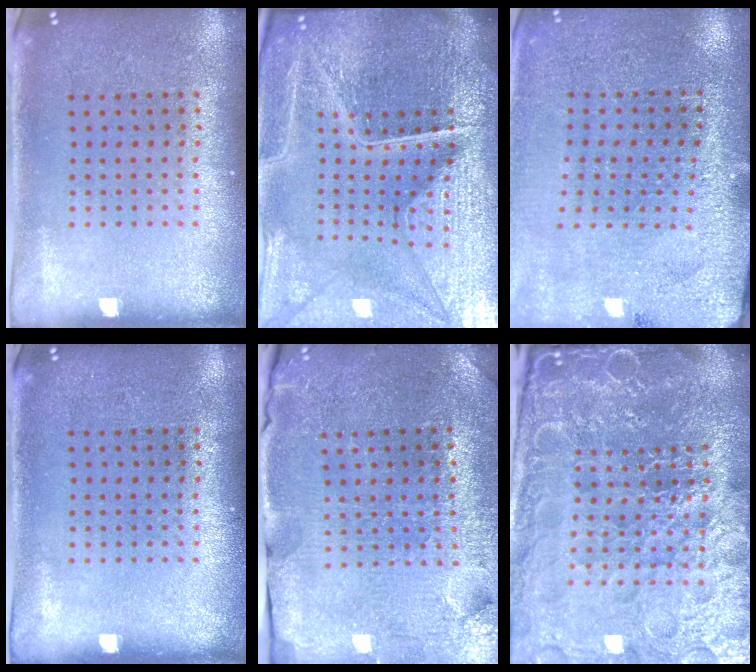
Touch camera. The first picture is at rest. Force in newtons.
{"total": 6.9, "press": 6.1, "slide": 3.3}
{"total": 2.9, "press": 2.9, "slide": 0.2}
{"total": 0.0}
{"total": 3.8, "press": 3.7, "slide": 0.7}
{"total": 6.6, "press": 5.9, "slide": 3.0}